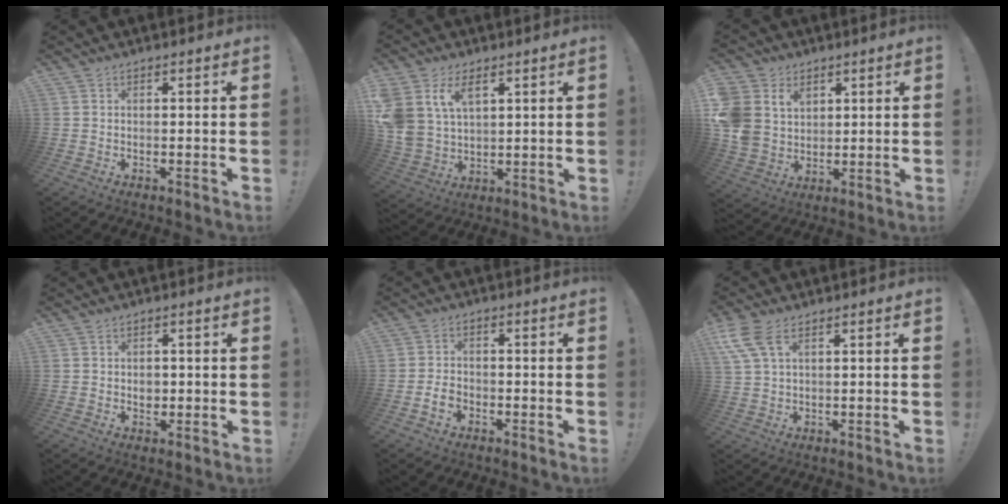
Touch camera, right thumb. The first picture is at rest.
{"total": 10.9, "force": [5.5, 7.2, 6.0], "torque": [-0.144, -0.020, 0.111]}
{"total": 11.0, "force": [4.3, 9.0, 4.6], "torque": [-0.102, -0.030, 0.088]}
{"total": 2.4, "force": [-0.2, 2.1, 1.1], "torque": [-0.007, -0.003, -0.006]}
{"total": 4.3, "force": [-2.3, 2.7, 2.4], "torque": [-0.041, 0.005, -0.043]}
{"total": 8.1, "force": [3.7, 3.8, 6.2], "torque": [-0.136, -0.002, 0.075]}